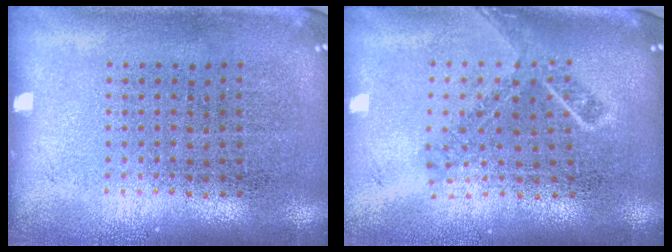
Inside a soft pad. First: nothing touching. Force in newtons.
{"total": 1.7, "press": 1.3, "slide": 1.2}